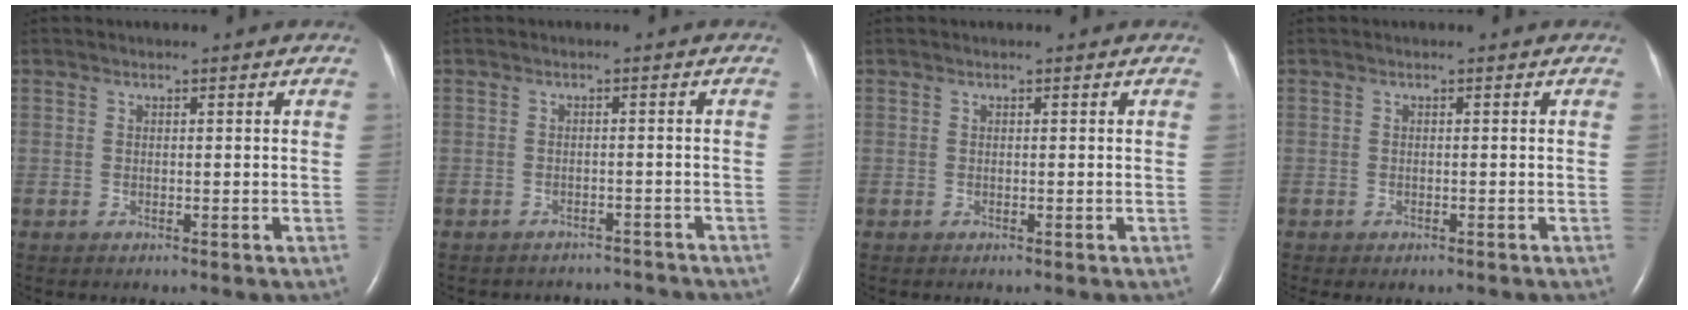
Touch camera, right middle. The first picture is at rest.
{"total": 6.0, "force": [-5.8, 1.7, -0.2], "torque": [0.000, 0.008, -0.065]}
{"total": 0.0}
{"total": 1.7, "force": [-1.4, 0.7, 0.7], "torque": [-0.010, -0.003, -0.014]}